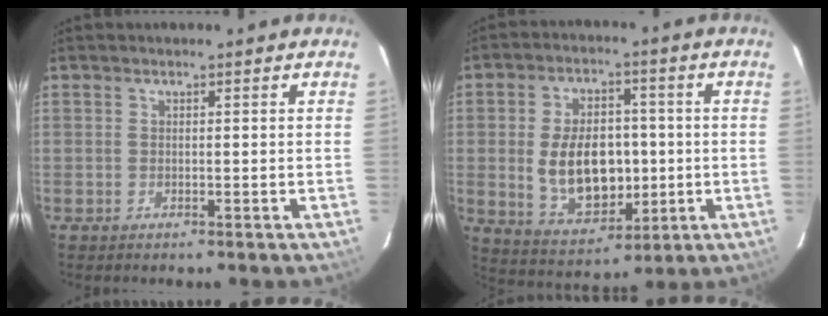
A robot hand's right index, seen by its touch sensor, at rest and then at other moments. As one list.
[{"total": 13.9, "force": [-0.7, 8.9, 10.7], "torque": [-0.209, 0.004, 0.011]}]